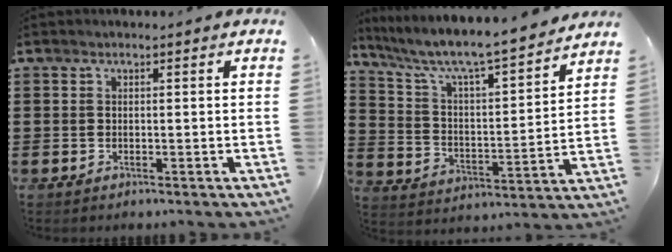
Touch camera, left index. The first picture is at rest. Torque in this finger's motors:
{"motor_torque": [1.33, -0.81, 0.46, 0.21]}